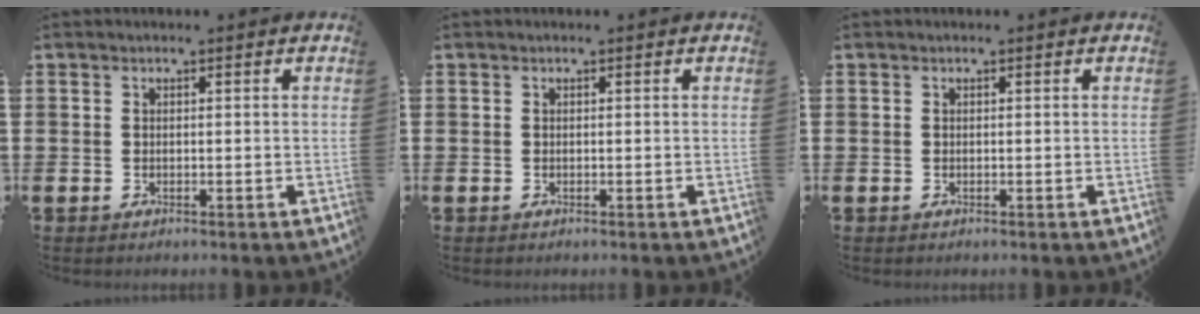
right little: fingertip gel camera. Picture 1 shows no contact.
{"total": 0.0}
{"total": 0.0}